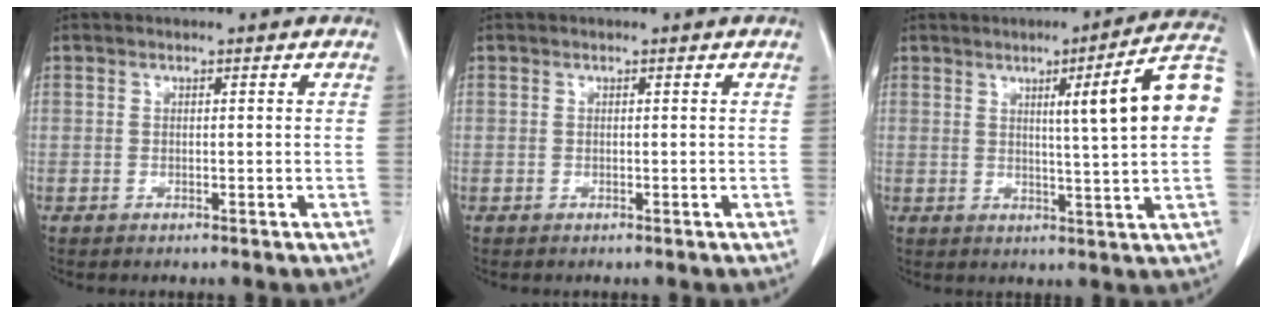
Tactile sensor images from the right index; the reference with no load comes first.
{"total": 0.0}
{"total": 12.6, "force": [2.6, -0.6, 12.3], "torque": [-0.166, 0.012, 0.030]}